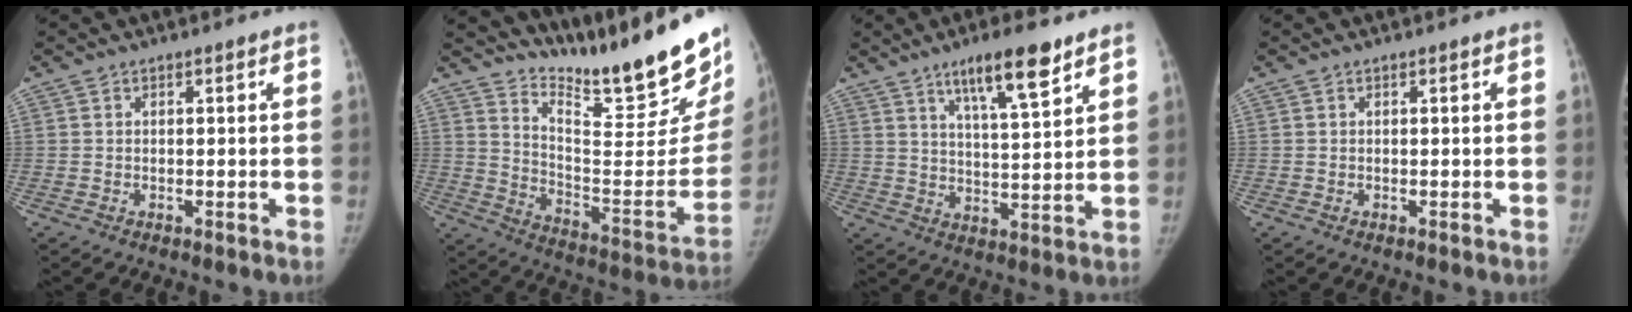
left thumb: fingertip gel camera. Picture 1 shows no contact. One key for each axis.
{"total": 26.6, "fx": 20.5, "fy": 4.8, "fz": 16.2, "tx": -0.216, "ty": -0.147, "tz": 0.304}
{"total": 11.1, "fx": 7.1, "fy": 2.0, "fz": 8.3, "tx": -0.127, "ty": -0.037, "tz": 0.120}
{"total": 0.0}